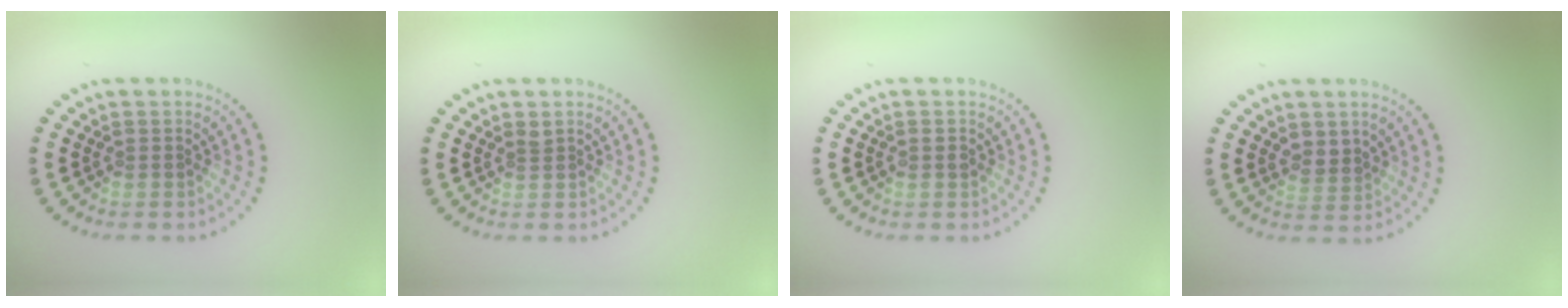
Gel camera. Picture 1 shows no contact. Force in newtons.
{"total": 0.6, "press": 0.4, "slide": 0.5}
{"total": 0.8, "press": 0.8, "slide": 0.2}
{"total": 1.7, "press": 1.5, "slide": 0.8}